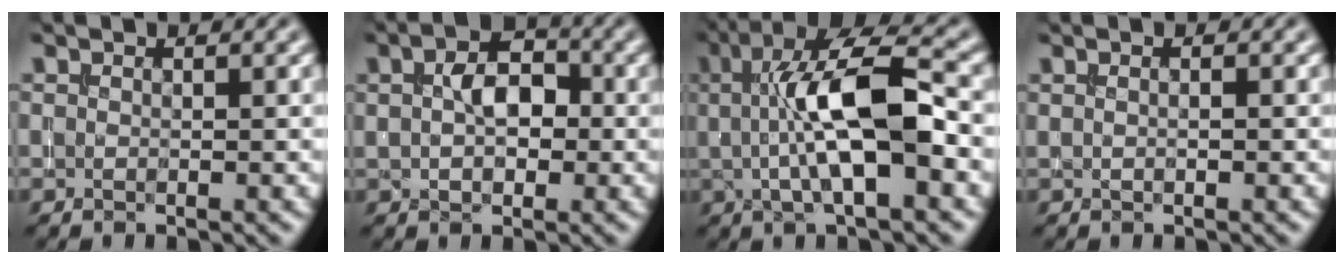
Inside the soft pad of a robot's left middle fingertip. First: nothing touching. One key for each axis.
{"total": 3.9, "fx": 0.6, "fy": 2.3, "fz": 3.0, "tx": -0.048, "ty": 0.010, "tz": 0.003}
{"total": 9.2, "fx": 0.5, "fy": 2.8, "fz": 8.7, "tx": -0.143, "ty": 0.010, "tz": 0.007}
{"total": 1.1, "fx": 0.4, "fy": 0.5, "fz": 0.9, "tx": 0.003, "ty": -0.005, "tz": -0.006}